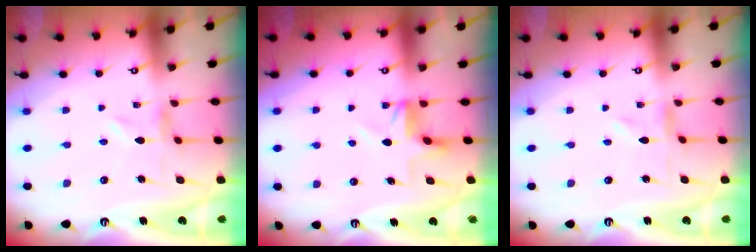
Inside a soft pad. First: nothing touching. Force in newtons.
{"total": 5.7, "press": 5.2, "slide": 2.2}
{"total": 0.0}